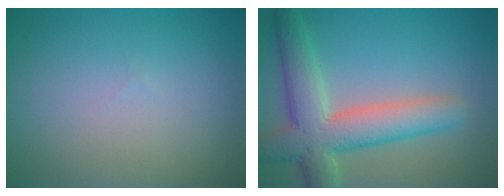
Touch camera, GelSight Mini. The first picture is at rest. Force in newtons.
{"total": 7.6, "press": 7.6, "slide": 0.6}